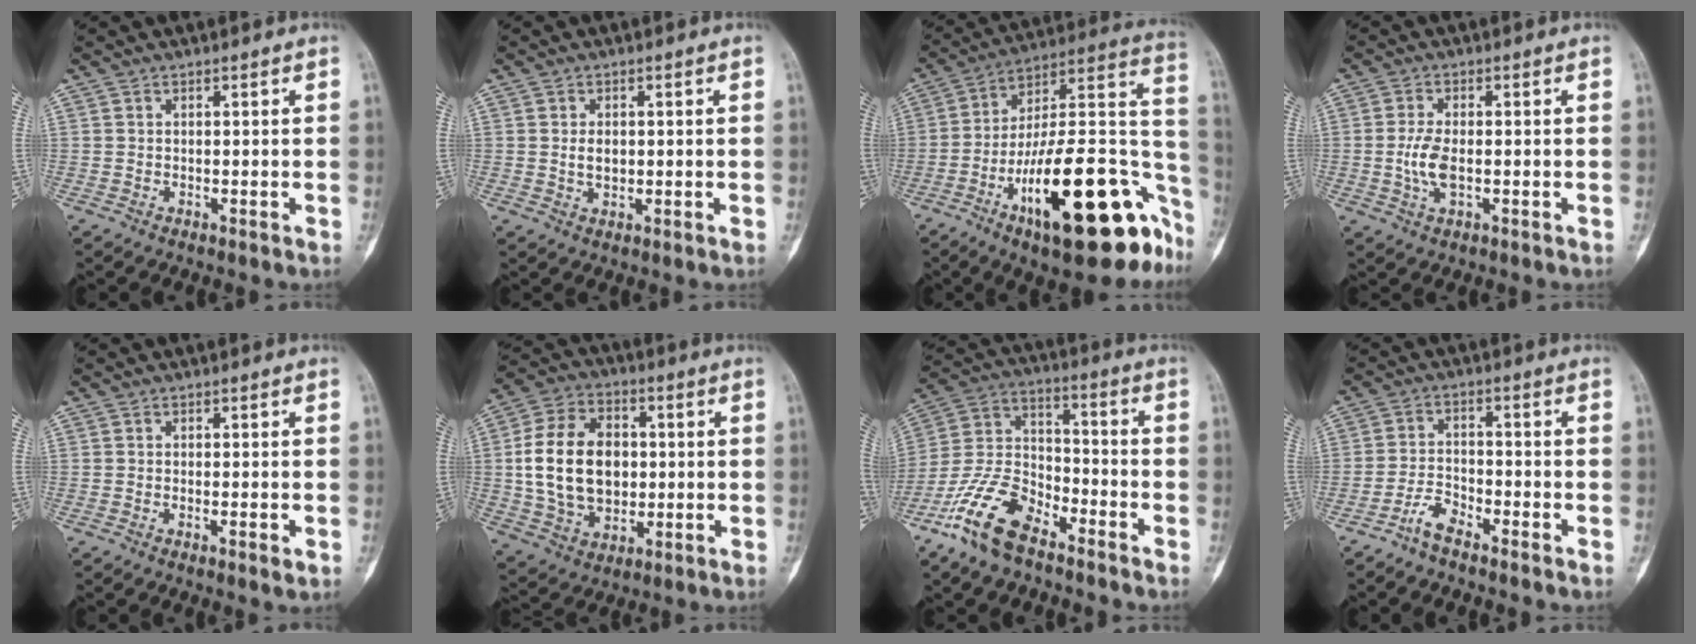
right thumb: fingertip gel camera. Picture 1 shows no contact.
{"total": 2.8, "force": [0.3, 1.9, 2.1], "torque": [-0.030, -0.002, 0.008]}
{"total": 31.3, "force": [-13.9, 10.6, 25.9], "torque": [-0.298, 0.080, -0.211]}
{"total": 5.3, "force": [-0.6, 2.6, 4.6], "torque": [-0.100, -0.002, -0.013]}
{"total": 1.9, "force": [-0.5, 0.5, 1.8], "torque": [-0.027, -0.004, -0.008]}
{"total": 17.9, "force": [0.9, 12.7, 12.6], "torque": [-0.204, 0.009, 0.021]}
{"total": 14.7, "force": [-9.7, 6.7, 8.7], "torque": [-0.173, 0.056, -0.197]}
{"total": 4.3, "force": [-3.5, 1.2, 2.1], "torque": [-0.043, 0.023, -0.073]}